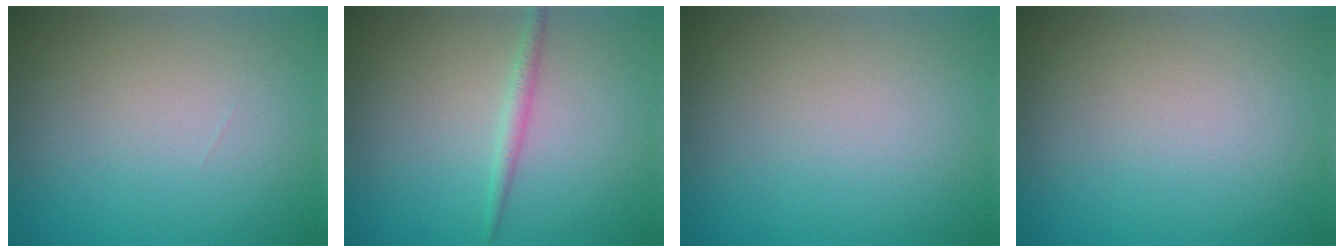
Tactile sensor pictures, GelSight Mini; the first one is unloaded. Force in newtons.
{"total": 1.3, "press": 1.3, "slide": 0.1}
{"total": 0.0}
{"total": 0.0}